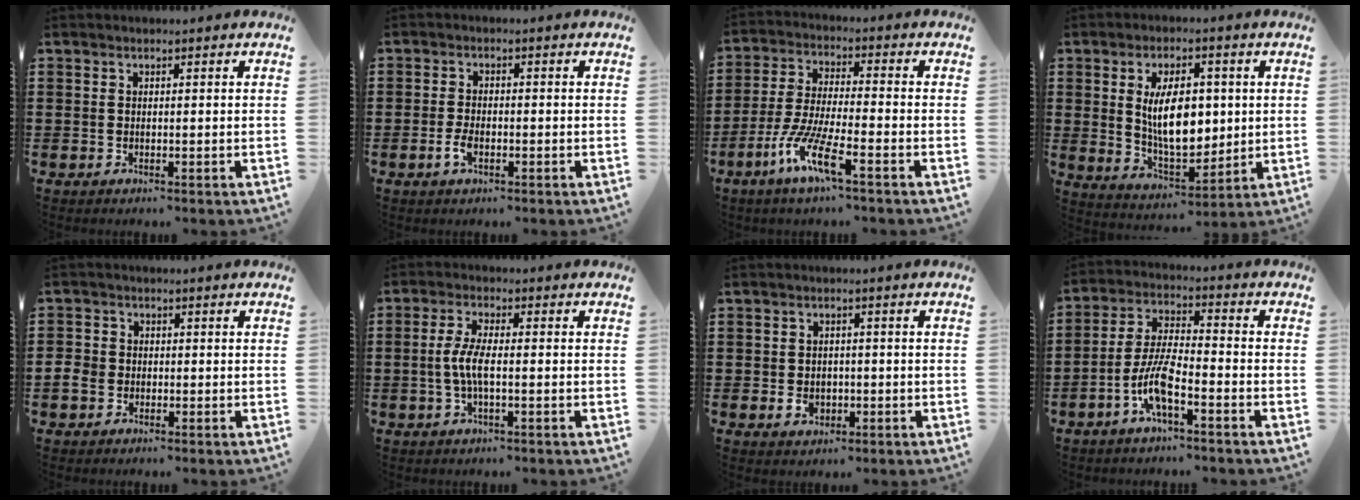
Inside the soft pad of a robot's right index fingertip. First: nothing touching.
{"total": 2.6, "force": [-1.0, 1.2, 2.1], "torque": [-0.055, -0.007, -0.022]}
{"total": 8.9, "force": [-5.3, 1.0, 7.1], "torque": [-0.168, -0.014, -0.107]}
{"total": 10.5, "force": [1.6, 5.6, 8.7], "torque": [-0.146, -0.001, 0.026]}
{"total": 2.7, "force": [-0.9, 2.3, 1.1], "torque": [-0.040, 0.000, -0.022]}
{"total": 4.7, "force": [-0.8, 1.0, 4.5], "torque": [-0.110, -0.010, -0.024]}
{"total": 2.7, "force": [-0.8, 2.0, 1.6], "torque": [-0.035, -0.001, -0.015]}
{"total": 7.8, "force": [-4.1, 1.8, 6.4], "torque": [-0.151, -0.009, -0.083]}